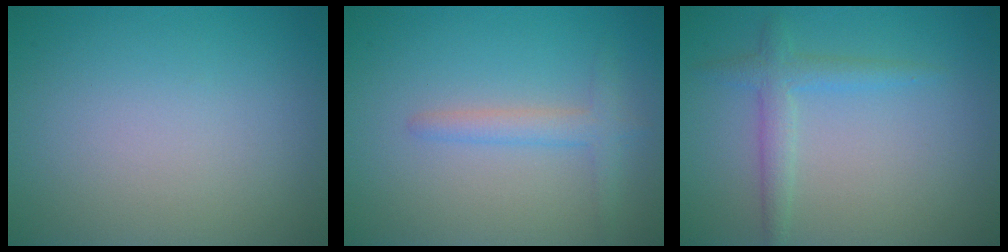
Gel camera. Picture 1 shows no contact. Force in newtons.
{"total": 2.1, "press": 2.1, "slide": 0.2}
{"total": 2.2, "press": 2.2, "slide": 0.1}